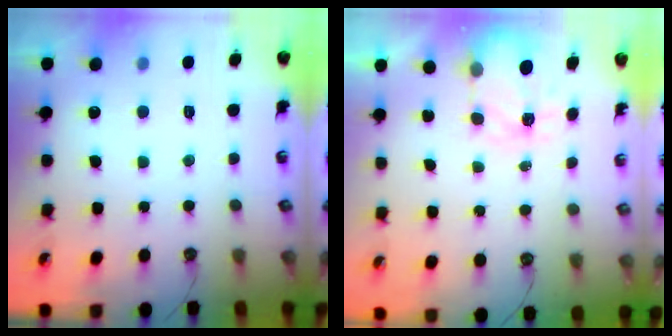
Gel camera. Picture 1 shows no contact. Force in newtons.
{"total": 3.5, "press": 3.5, "slide": 0.4}